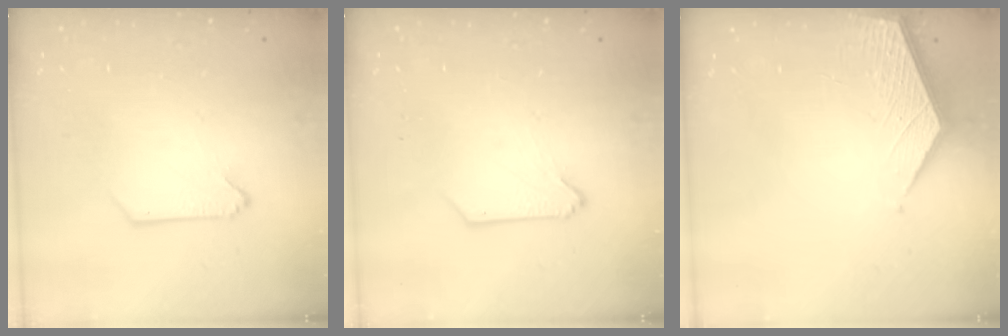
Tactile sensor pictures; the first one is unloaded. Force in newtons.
{"total": 0.0}
{"total": 3.5, "press": 3.5, "slide": 0.3}